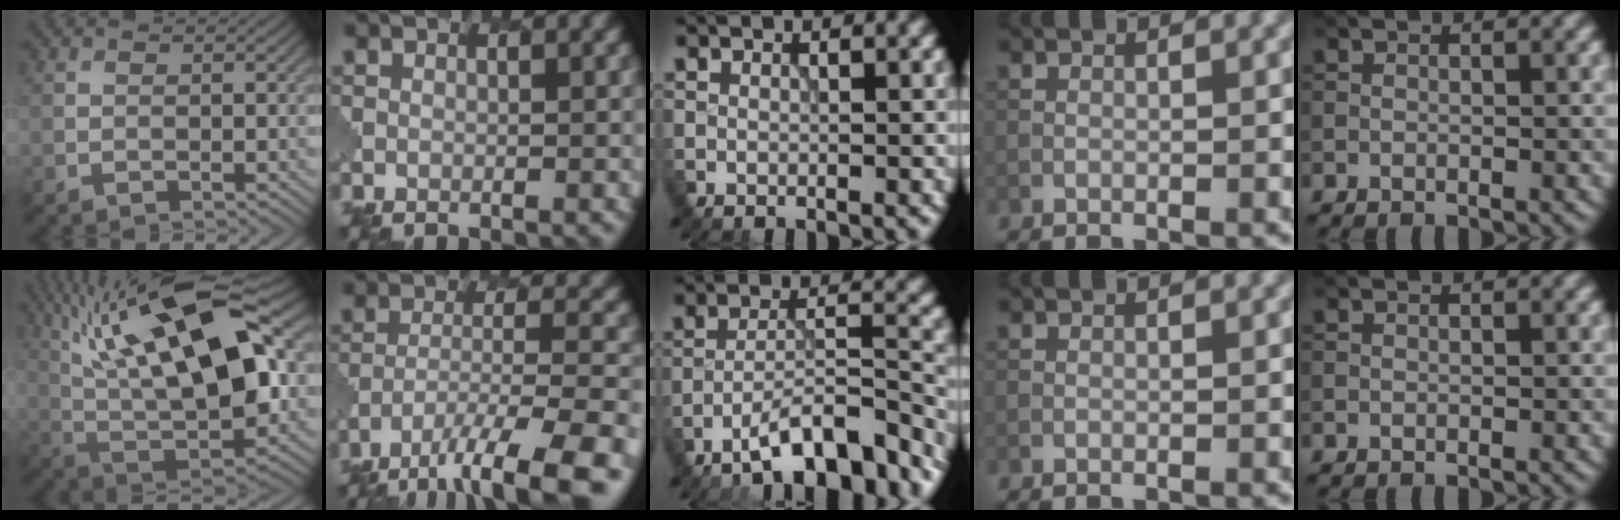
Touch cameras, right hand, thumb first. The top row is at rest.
{"thumb": {"total": 19.7, "force": [6.9, 7.6, 16.8], "torque": [-0.322, 0.030, 0.124]}, "index": {"total": 10.2, "force": [-7.2, 2.4, 6.8], "torque": [-0.120, -0.007, -0.115]}, "middle": {"total": 8.6, "force": [-6.6, 1.9, 5.2], "torque": [-0.073, 0.012, -0.109]}}